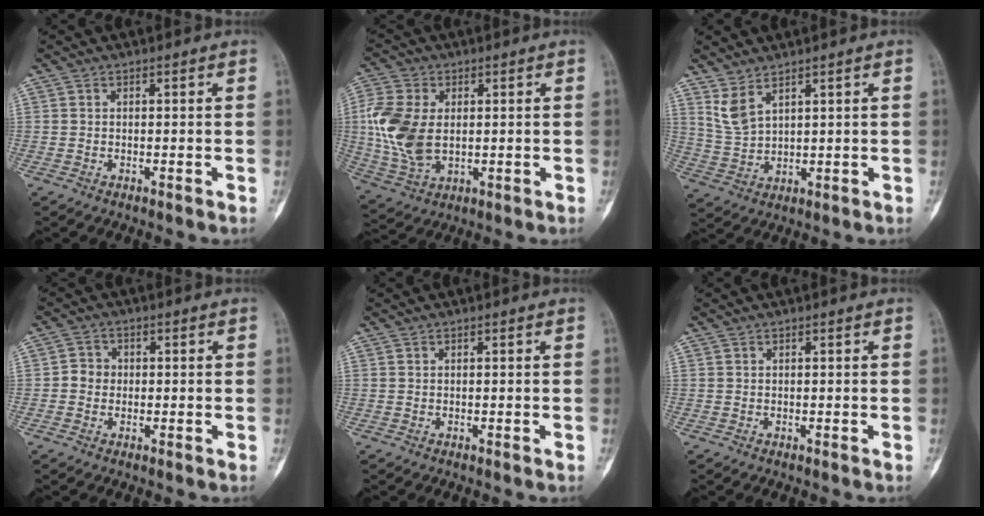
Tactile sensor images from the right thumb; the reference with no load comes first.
{"total": 13.4, "force": [0.9, 8.6, 10.2], "torque": [-0.225, -0.001, 0.023]}
{"total": 5.2, "force": [3.5, 1.9, 3.3], "torque": [-0.068, -0.023, 0.084]}
{"total": 3.0, "force": [-0.3, 2.8, 1.1], "torque": [-0.001, 0.008, -0.012]}
{"total": 0.0}
{"total": 0.0}